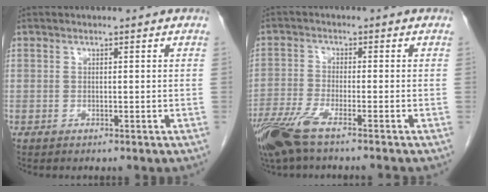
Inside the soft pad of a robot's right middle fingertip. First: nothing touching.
{"total": 8.2, "force": [-6.1, 0.6, 5.4], "torque": [-0.108, -0.020, -0.116]}